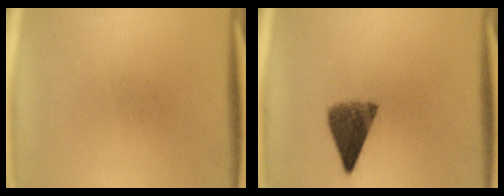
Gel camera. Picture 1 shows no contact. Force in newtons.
{"total": 6.9}